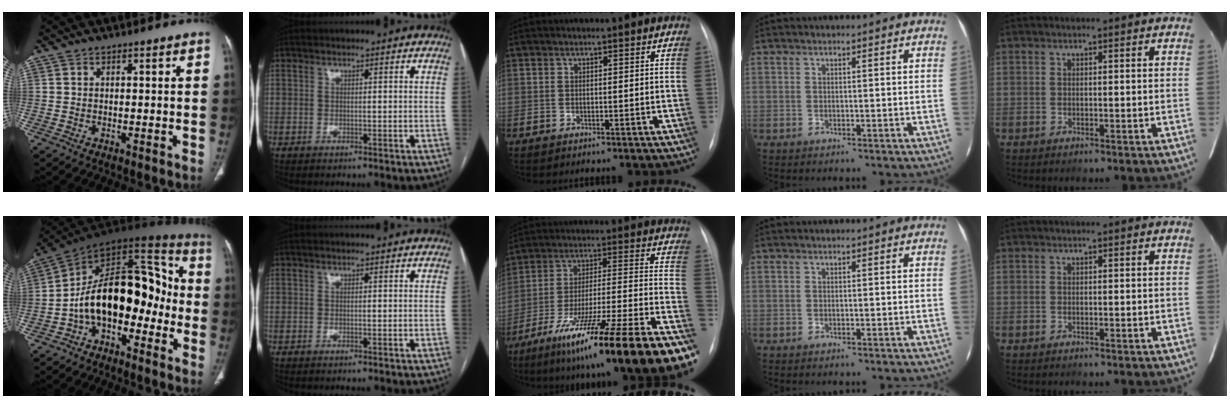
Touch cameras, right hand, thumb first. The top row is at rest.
{"thumb": {"total": 19.2, "force": [-4.6, 11.4, 14.8], "torque": [-0.196, 0.090, -0.081]}, "middle": {"total": 25.7, "force": [-17.1, 0.8, 19.2], "torque": [-0.227, -0.023, -0.282]}}